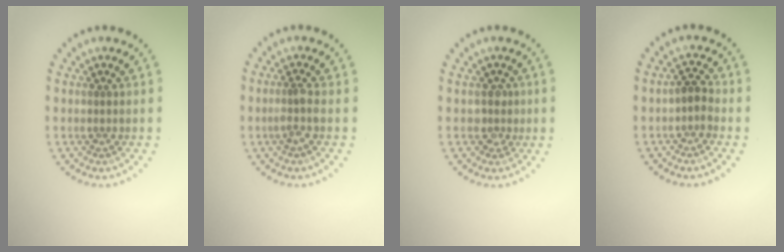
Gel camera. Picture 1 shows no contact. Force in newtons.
{"total": 1.5, "press": 1.0, "slide": 1.0}
{"total": 1.3, "press": 1.1, "slide": 0.8}
{"total": 1.6, "press": 1.4, "slide": 0.8}